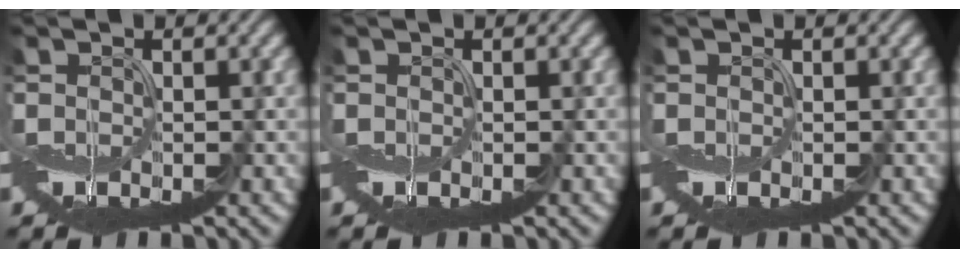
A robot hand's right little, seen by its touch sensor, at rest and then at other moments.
{"total": 0.0}
{"total": 0.0}